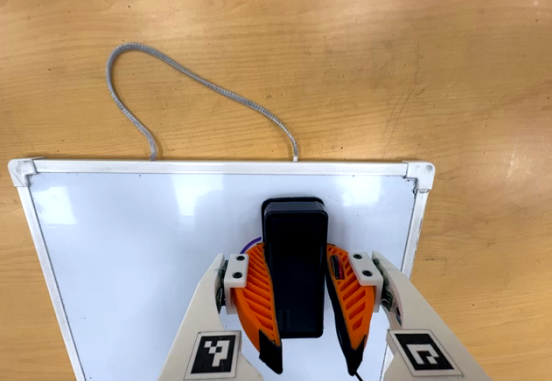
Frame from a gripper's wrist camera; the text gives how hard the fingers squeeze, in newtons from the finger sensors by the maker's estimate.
{"total": 13.4, "left": 13.4, "right": 13.4}